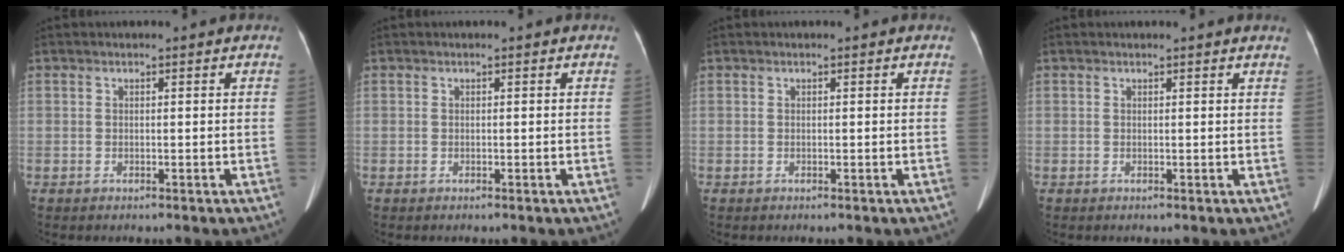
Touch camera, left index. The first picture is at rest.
{"total": 0.0}
{"total": 0.0}
{"total": 1.9, "force": [1.8, -0.1, 0.6], "torque": [-0.015, 0.006, 0.015]}